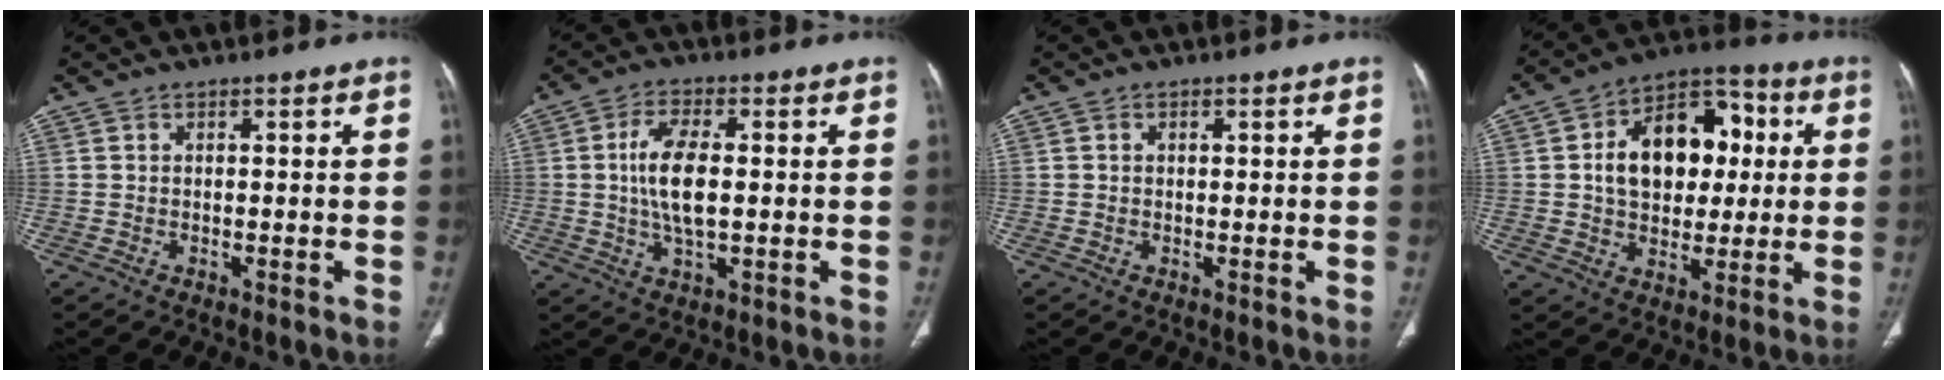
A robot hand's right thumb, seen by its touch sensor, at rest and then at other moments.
{"total": 9.0, "force": [0.3, 3.9, 8.1], "torque": [-0.165, -0.001, 0.007]}
{"total": 0.8, "force": [0.2, 0.5, 0.5], "torque": [-0.009, 0.001, 0.004]}
{"total": 15.1, "force": [2.5, 10.3, 10.8], "torque": [-0.122, 0.019, 0.036]}